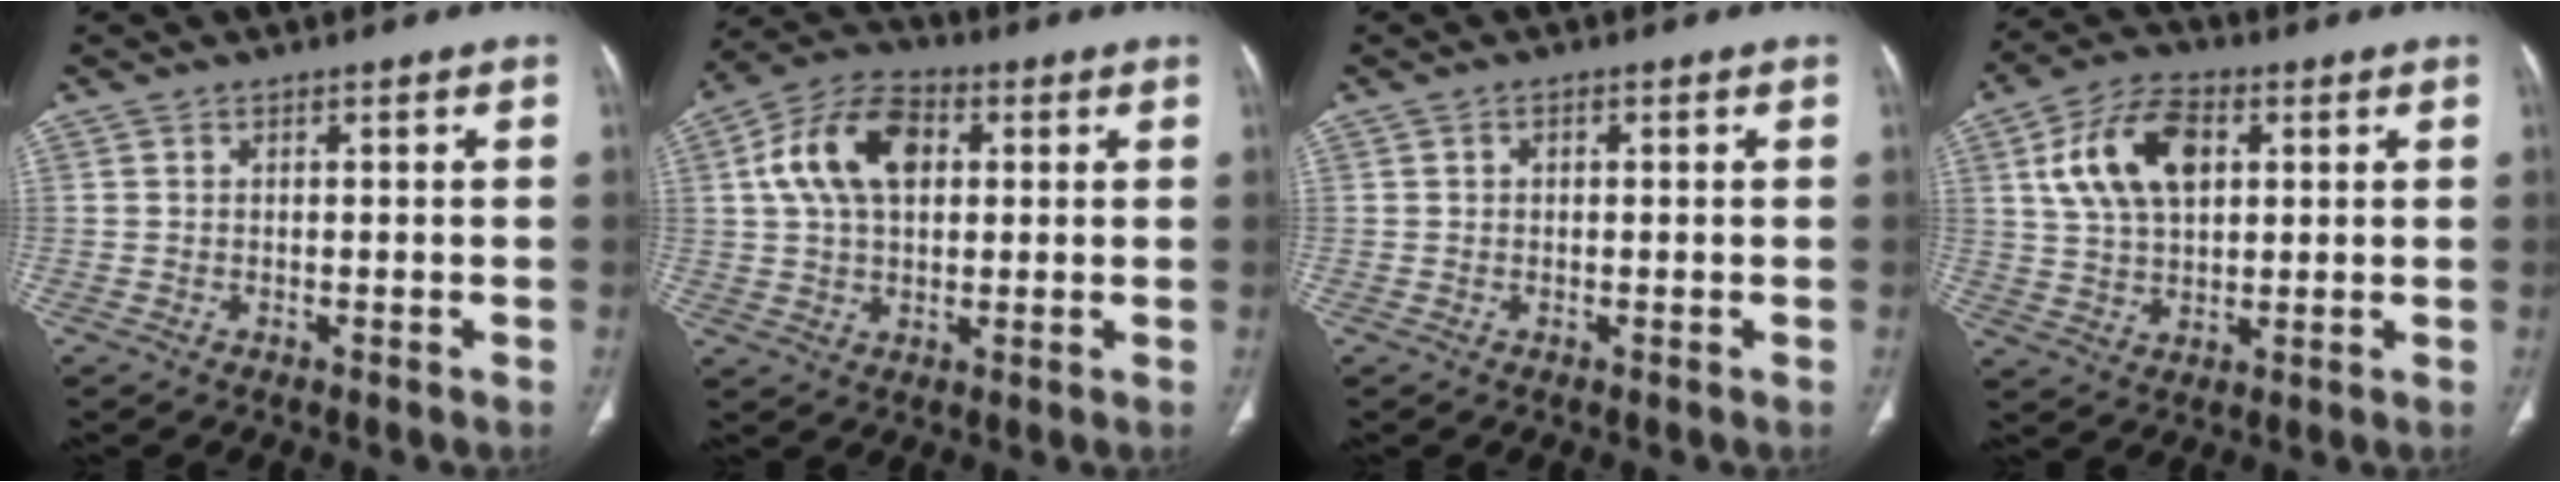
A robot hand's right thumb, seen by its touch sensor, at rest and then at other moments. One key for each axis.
{"total": 13.3, "fx": 3.1, "fy": 8.4, "fz": 9.8, "tx": -0.170, "ty": 0.018, "tz": 0.048}
{"total": 0.9, "fx": 0.3, "fy": 0.6, "fz": 0.5, "tx": -0.005, "ty": 0.006, "tz": 0.003}
{"total": 13.3, "fx": 4.0, "fy": 8.0, "fz": 9.8, "tx": -0.169, "ty": 0.006, "tz": 0.073}